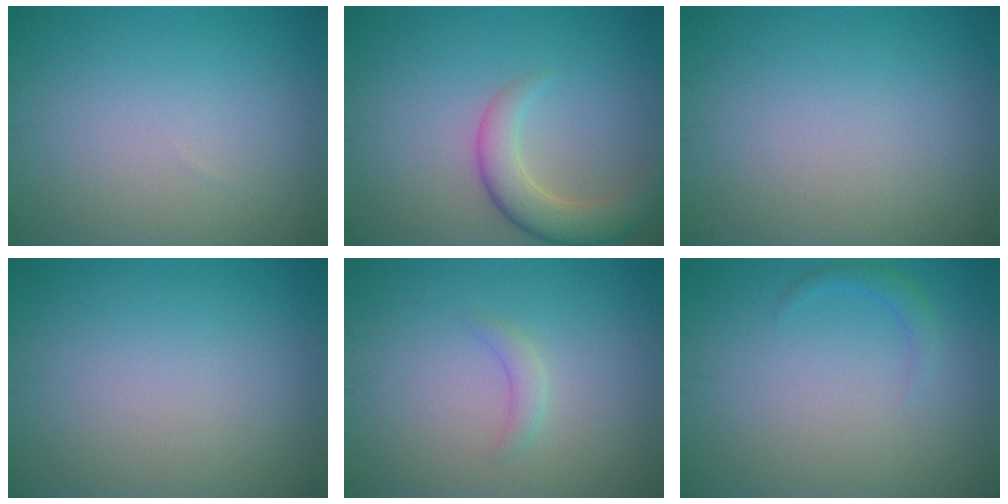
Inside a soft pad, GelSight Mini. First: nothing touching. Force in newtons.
{"total": 4.4, "press": 4.4, "slide": 0.4}
{"total": 0.0}
{"total": 0.0}
{"total": 1.2, "press": 1.2, "slide": 0.0}
{"total": 1.1, "press": 1.1, "slide": 0.1}